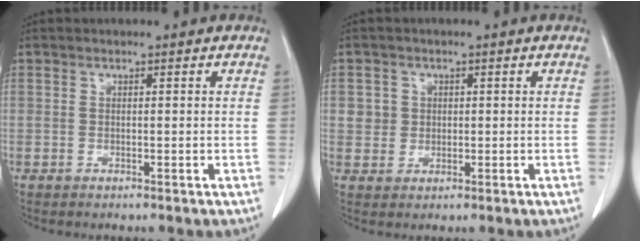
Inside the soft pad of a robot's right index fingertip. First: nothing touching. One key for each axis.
{"total": 2.9, "fx": 0.6, "fy": 2.8, "fz": 0.5, "tx": 0.000, "ty": 0.006, "tz": 0.012}